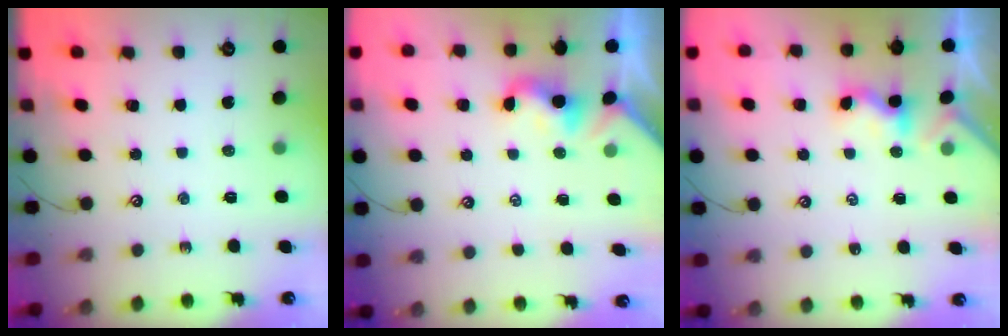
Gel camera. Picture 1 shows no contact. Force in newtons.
{"total": 2.0, "press": 2.0, "slide": 0.5}
{"total": 1.2, "press": 1.1, "slide": 0.5}